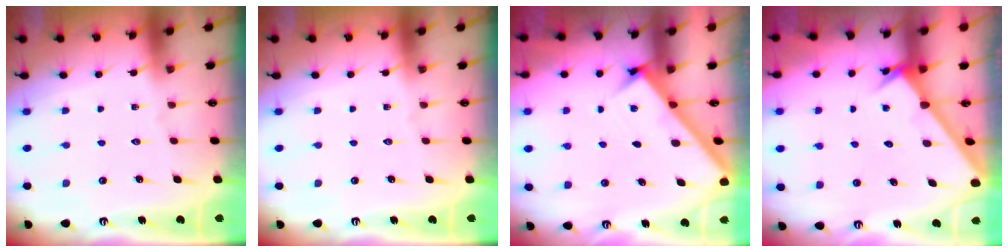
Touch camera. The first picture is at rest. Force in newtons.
{"total": 0.0}
{"total": 2.8, "press": 2.8, "slide": 0.4}
{"total": 2.6, "press": 2.6, "slide": 0.1}